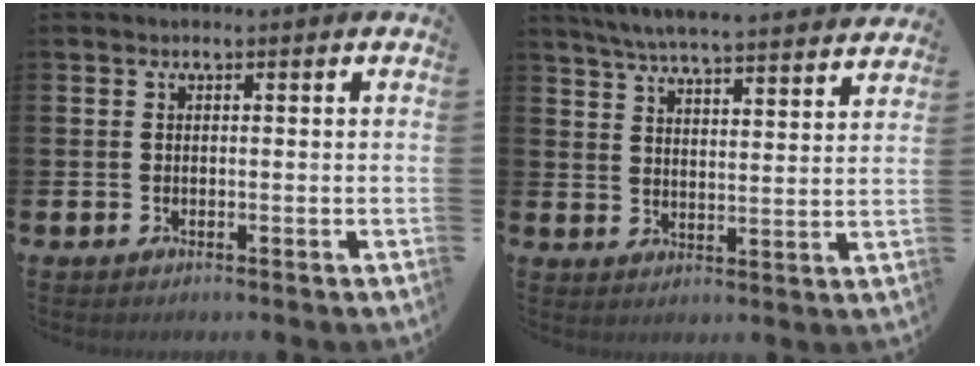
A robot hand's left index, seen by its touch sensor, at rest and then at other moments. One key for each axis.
{"total": 6.3, "fx": 6.1, "fy": 0.1, "fz": 1.3, "tx": -0.040, "ty": -0.046, "tz": 0.106}